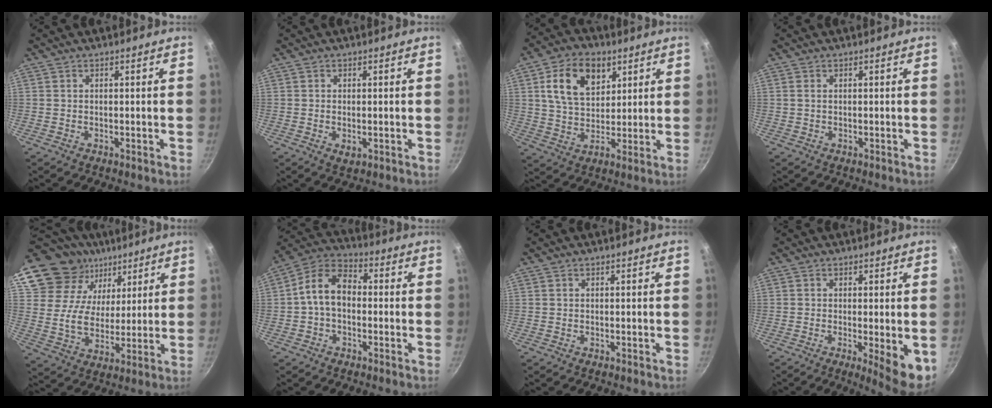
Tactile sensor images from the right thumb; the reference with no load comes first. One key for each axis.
{"total": 2.1, "fx": -0.4, "fy": 1.2, "fz": 1.7, "tx": -0.028, "ty": -0.005, "tz": -0.004}
{"total": 12.4, "fx": 4.7, "fy": 8.4, "fz": 7.9, "tx": -0.110, "ty": -0.007, "tz": 0.076}
{"total": 0.7, "fx": 0.2, "fy": 0.4, "fz": 0.6, "tx": -0.011, "ty": 0.000, "tz": 0.003}
{"total": 18.8, "fx": 12.4, "fy": 12.1, "fz": 7.4, "tx": -0.113, "ty": -0.038, "tz": 0.225}
{"total": 9.2, "fx": -0.5, "fy": 6.4, "fz": 6.6, "tx": -0.099, "ty": 0.034, "tz": -0.028}
{"total": 0.0}
{"total": 7.3, "fx": -1.5, "fy": 1.4, "fz": 7.0, "tx": -0.085, "ty": -0.010, "tz": -0.014}